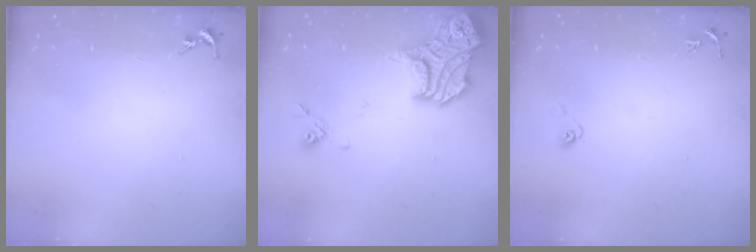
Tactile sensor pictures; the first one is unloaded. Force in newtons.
{"total": 17.9, "press": 17.9, "slide": 0.7}
{"total": 4.0, "press": 3.3, "slide": 2.2}